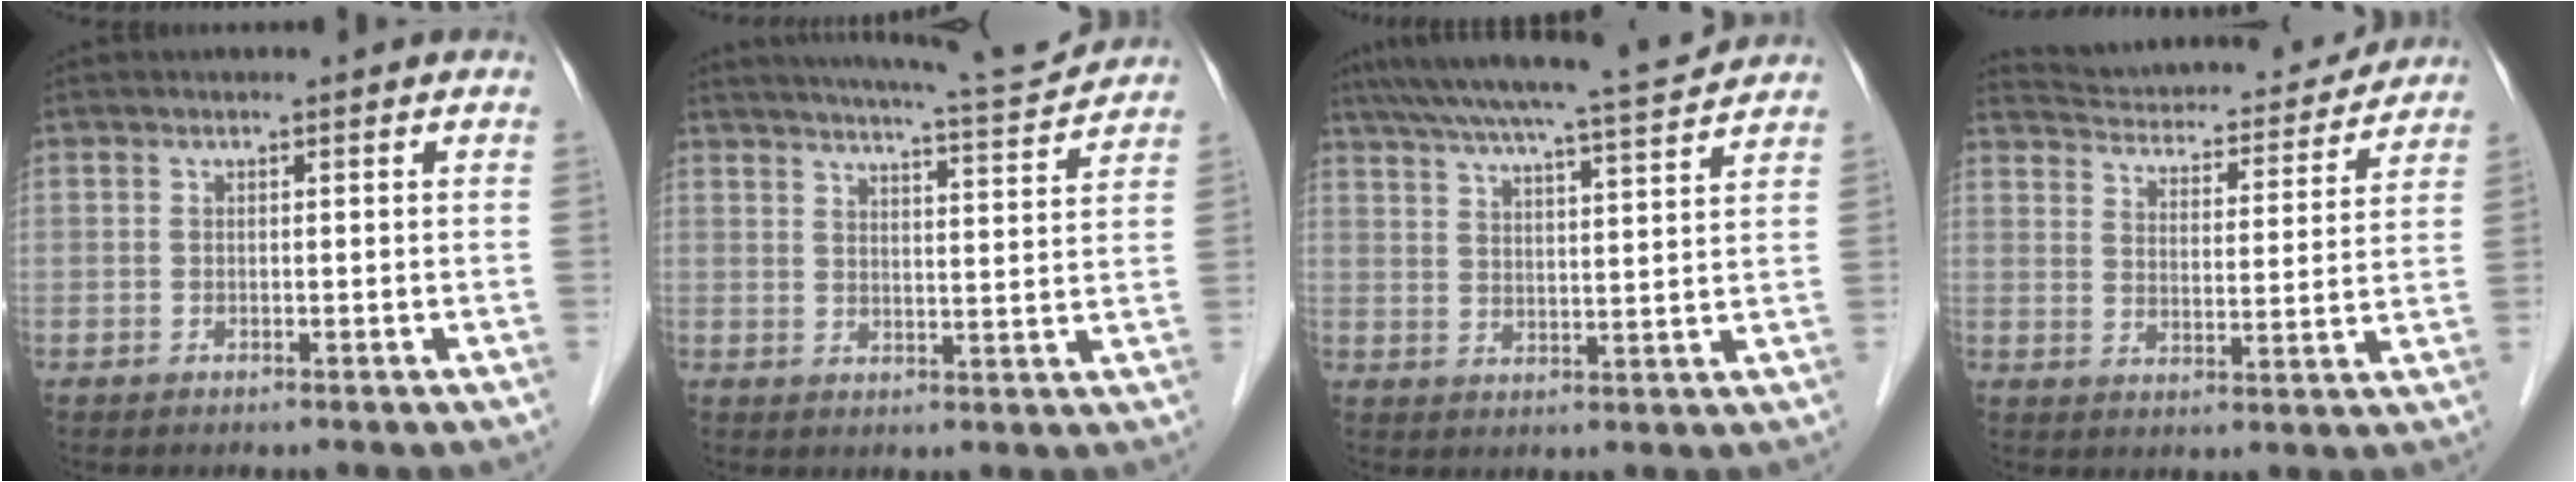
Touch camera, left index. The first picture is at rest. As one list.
[{"total": 11.6, "force": [11.1, -0.5, 3.4], "torque": [-0.057, -0.005, 0.146]}, {"total": 16.6, "force": [15.2, -0.5, 6.6], "torque": [-0.123, 0.001, 0.218]}, {"total": 19.4, "force": [18.3, 4.0, 5.1], "torque": [-0.083, 0.002, 0.249]}]